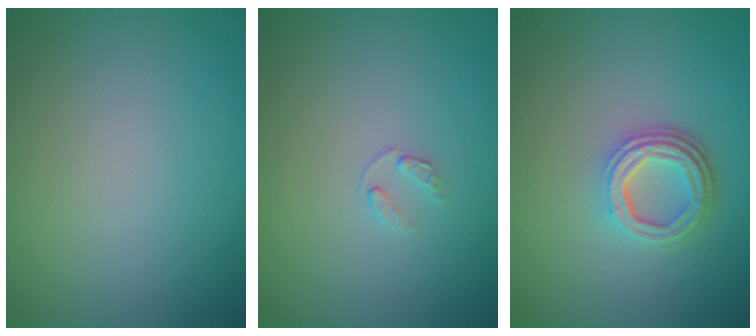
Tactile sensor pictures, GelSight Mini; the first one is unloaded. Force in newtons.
{"total": 0.8, "press": 0.5, "slide": 0.6}
{"total": 4.3, "press": 3.2, "slide": 2.9}